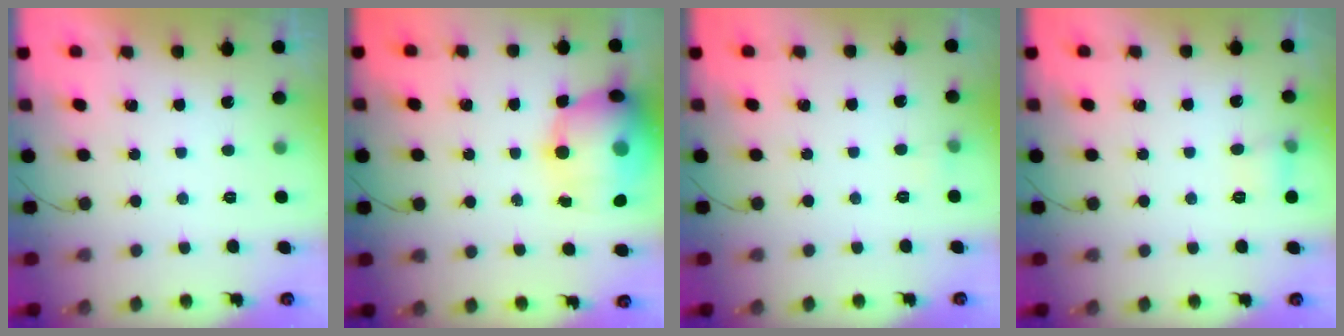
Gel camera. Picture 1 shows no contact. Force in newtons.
{"total": 20.0, "press": 17.8, "slide": 9.1}
{"total": 2.5, "press": 2.3, "slide": 1.1}
{"total": 5.8, "press": 5.5, "slide": 1.7}